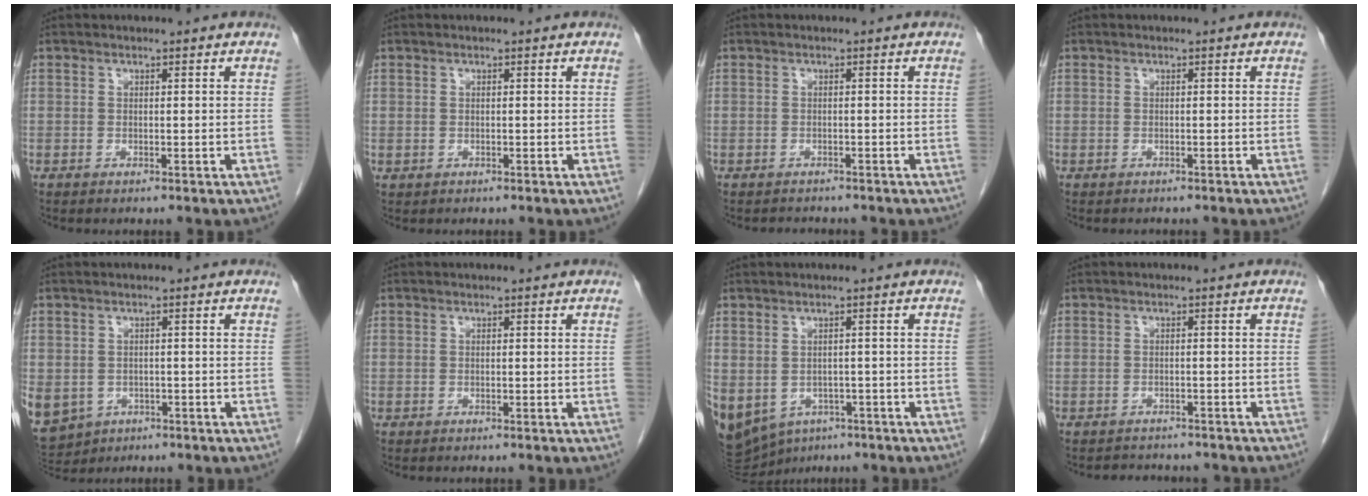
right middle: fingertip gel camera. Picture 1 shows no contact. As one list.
[{"total": 1.6, "force": [1.0, -0.8, -0.9], "torque": [0.018, 0.002, 0.014]}, {"total": 2.9, "force": [-2.7, 0.9, 0.7], "torque": [-0.013, -0.004, -0.031]}, {"total": 2.6, "force": [-2.3, 0.8, 1.0], "torque": [-0.018, -0.005, -0.024]}, {"total": 17.5, "force": [-6.4, 14.8, 6.7], "torque": [-0.253, -0.016, -0.083]}, {"total": 0.0}, {"total": 20.5, "force": [-8.9, 15.8, 9.5], "torque": [-0.319, -0.023, -0.120]}, {"total": 5.4, "force": [-4.9, 1.9, 1.1], "torque": [-0.015, 0.000, -0.059]}]